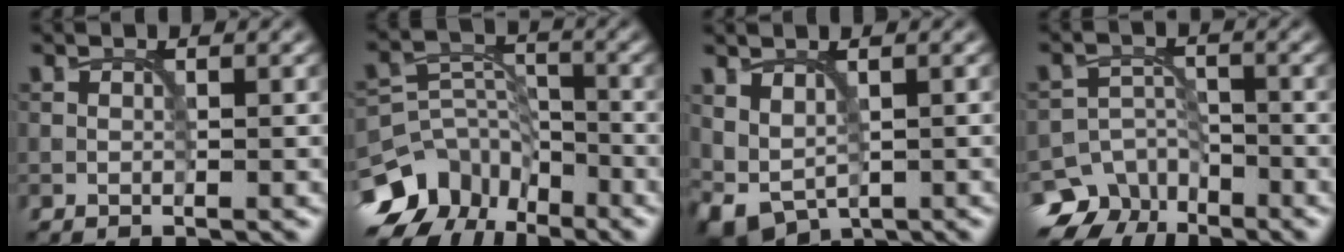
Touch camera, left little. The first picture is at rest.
{"total": 9.6, "force": [-6.8, 6.1, 2.9], "torque": [-0.047, 0.013, -0.124]}
{"total": 2.6, "force": [0.9, 1.5, 1.9], "torque": [-0.043, -0.012, 0.024]}
{"total": 6.9, "force": [-5.1, 4.4, 1.3], "torque": [0.000, -0.003, -0.084]}